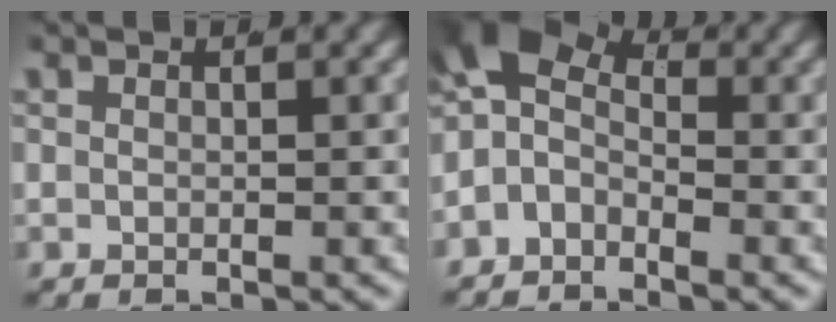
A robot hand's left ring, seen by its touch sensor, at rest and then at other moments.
{"total": 9.1, "force": [1.9, 7.6, 4.5], "torque": [-0.105, -0.006, 0.011]}